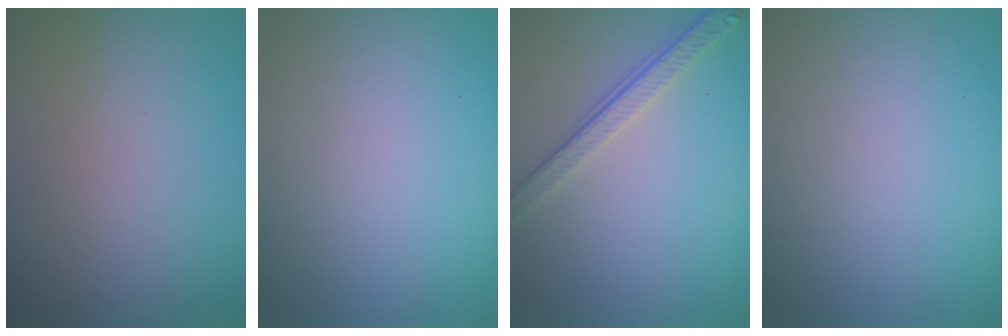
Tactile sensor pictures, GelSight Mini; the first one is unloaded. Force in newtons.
{"total": 0.0}
{"total": 3.2, "press": 2.5, "slide": 2.1}
{"total": 0.0}